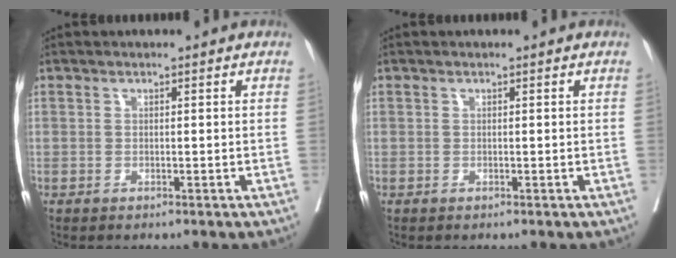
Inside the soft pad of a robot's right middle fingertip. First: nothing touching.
{"total": 0.0}